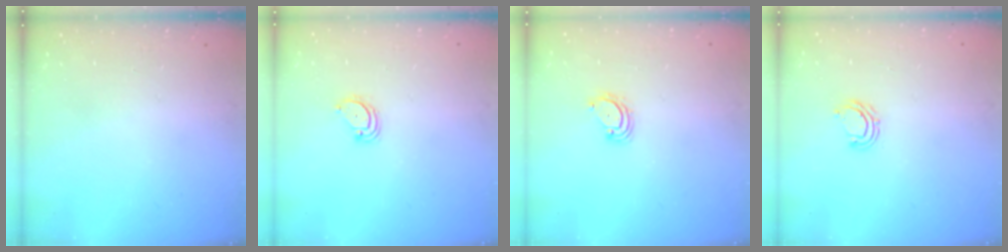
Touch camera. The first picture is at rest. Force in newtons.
{"total": 3.9, "press": 3.9, "slide": 0.2}
{"total": 3.2, "press": 3.2, "slide": 0.3}
{"total": 5.6, "press": 5.4, "slide": 1.4}